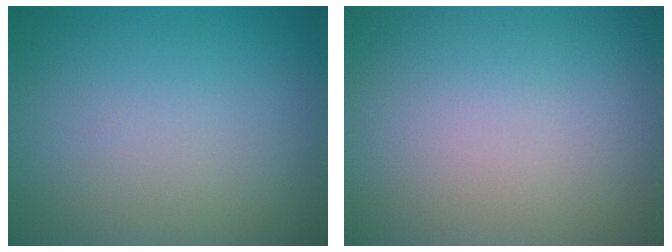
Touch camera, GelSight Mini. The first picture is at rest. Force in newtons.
{"total": 0.0}